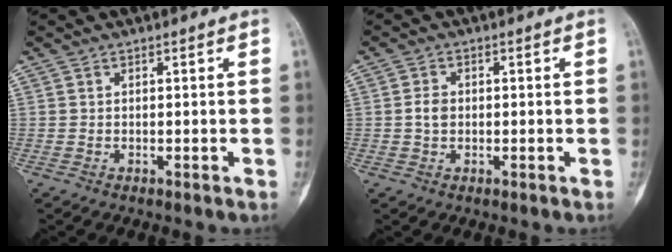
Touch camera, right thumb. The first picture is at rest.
{"total": 2.7, "force": [0.0, 2.0, 1.7], "torque": [-0.029, 0.005, -0.002]}